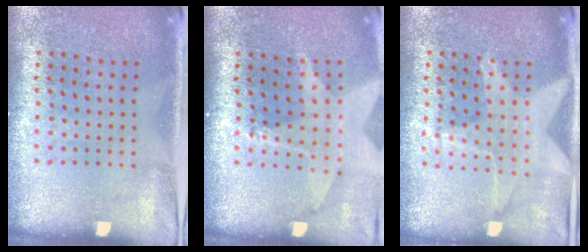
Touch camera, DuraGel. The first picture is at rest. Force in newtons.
{"total": 2.0, "press": 1.6, "slide": 1.3}
{"total": 1.2, "press": 1.2, "slide": 0.2}